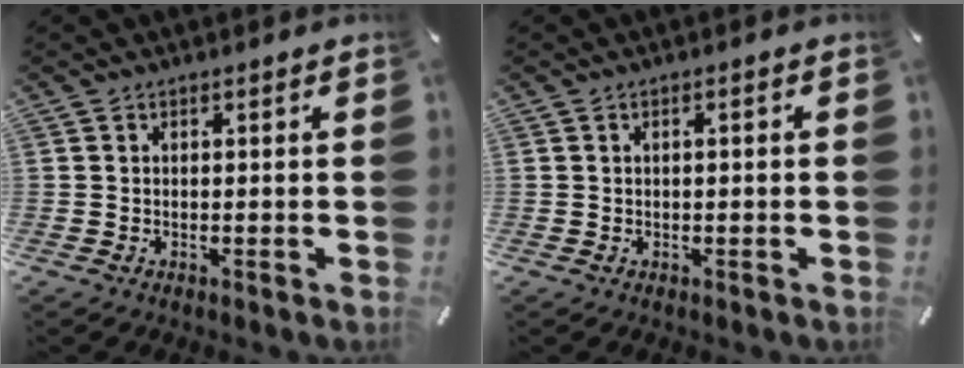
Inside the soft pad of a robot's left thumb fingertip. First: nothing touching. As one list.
[{"total": 0.9, "force": [-0.2, 0.3, 0.8], "torque": [-0.014, 0.002, -0.004]}]